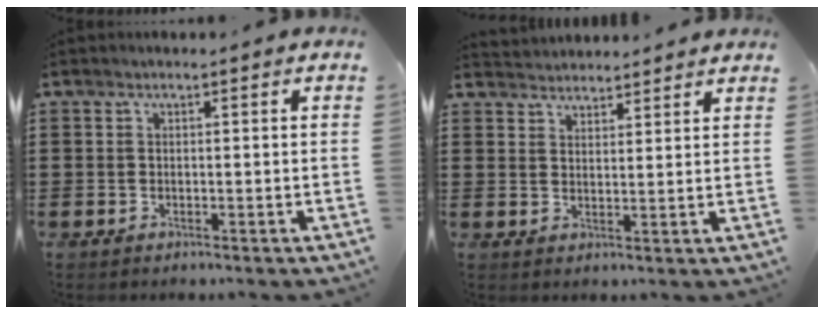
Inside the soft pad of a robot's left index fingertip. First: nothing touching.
{"total": 2.8, "force": [2.8, 0.2, -0.6], "torque": [0.004, -0.006, 0.054]}